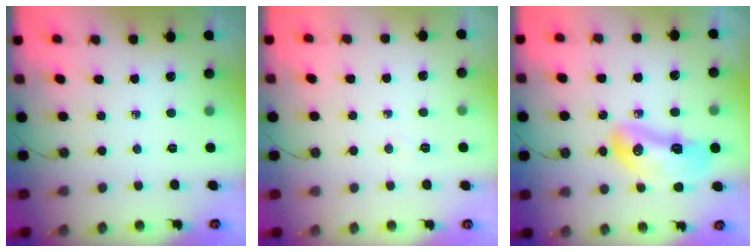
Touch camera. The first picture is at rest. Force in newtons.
{"total": 3.1, "press": 3.0, "slide": 0.7}
{"total": 13.1, "press": 13.0, "slide": 1.3}